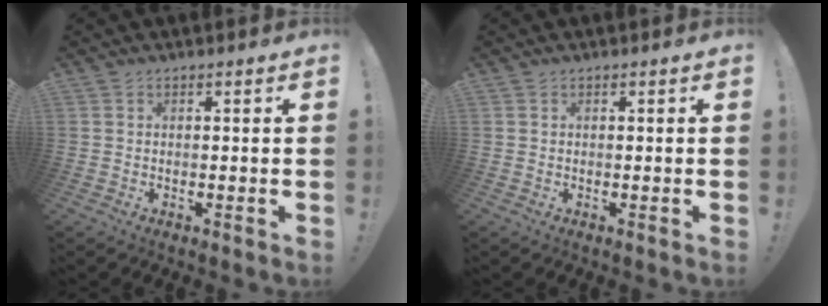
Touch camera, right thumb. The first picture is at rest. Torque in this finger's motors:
{"motor_torque": [-0.33, 0.13, 0.01, -0.13, 0.01]}